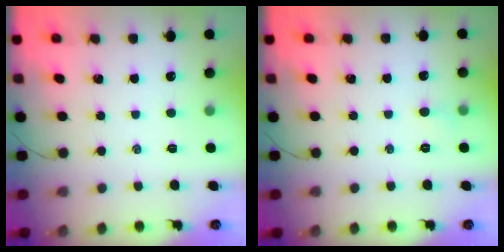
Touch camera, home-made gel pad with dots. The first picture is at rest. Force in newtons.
{"total": 2.8, "press": 2.6, "slide": 1.0}